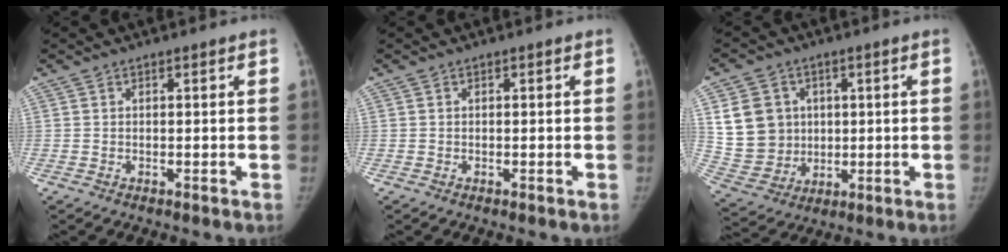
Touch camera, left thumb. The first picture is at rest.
{"total": 0.0}
{"total": 12.3, "force": [2.7, 10.9, 5.0], "torque": [-0.066, -0.007, 0.066]}